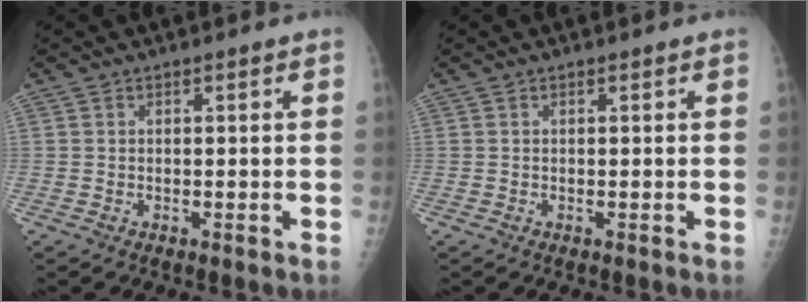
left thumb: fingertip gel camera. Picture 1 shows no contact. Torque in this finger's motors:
{"motor_torque": [0.00, 0.00, 0.00, -0.01, 0.00]}